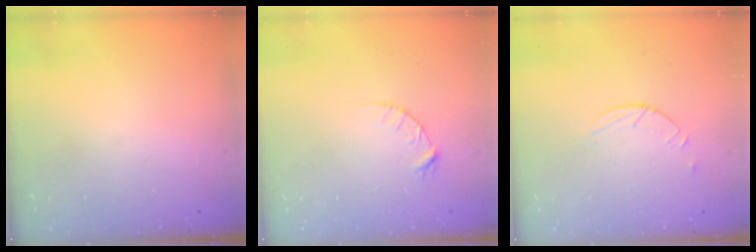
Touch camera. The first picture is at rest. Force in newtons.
{"total": 4.4, "press": 4.4, "slide": 0.4}
{"total": 2.9, "press": 2.8, "slide": 0.3}